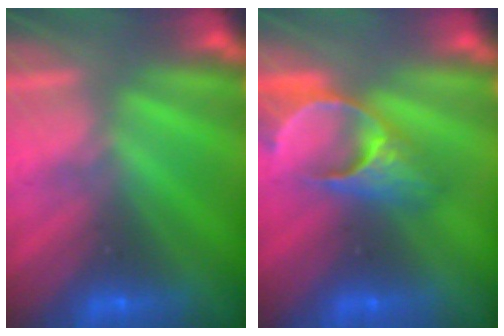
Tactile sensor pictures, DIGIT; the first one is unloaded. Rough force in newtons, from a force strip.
{"total": 4.8}